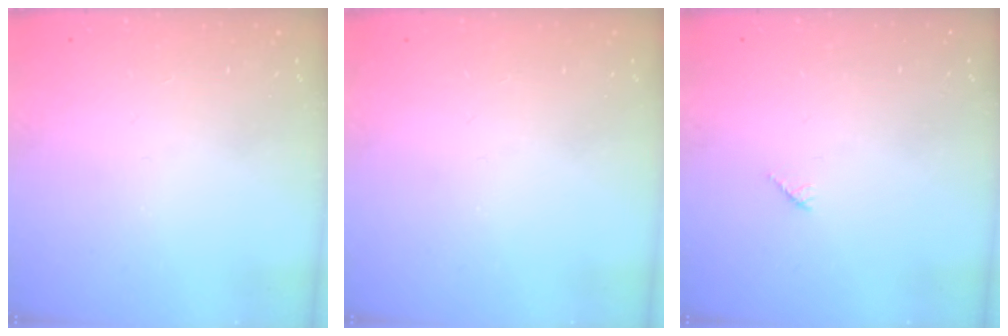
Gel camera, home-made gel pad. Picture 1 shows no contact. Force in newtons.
{"total": 0.0}
{"total": 4.2, "press": 4.1, "slide": 0.7}